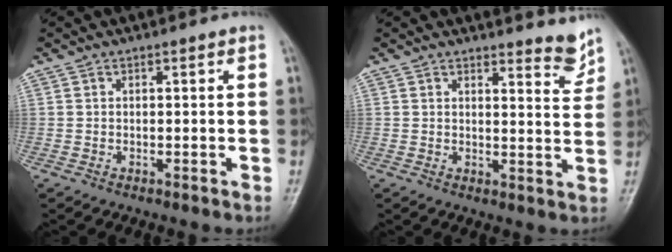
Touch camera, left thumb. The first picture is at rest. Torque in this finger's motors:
{"motor_torque": [0.03, 0.01, -0.20, -0.20, 0.03]}